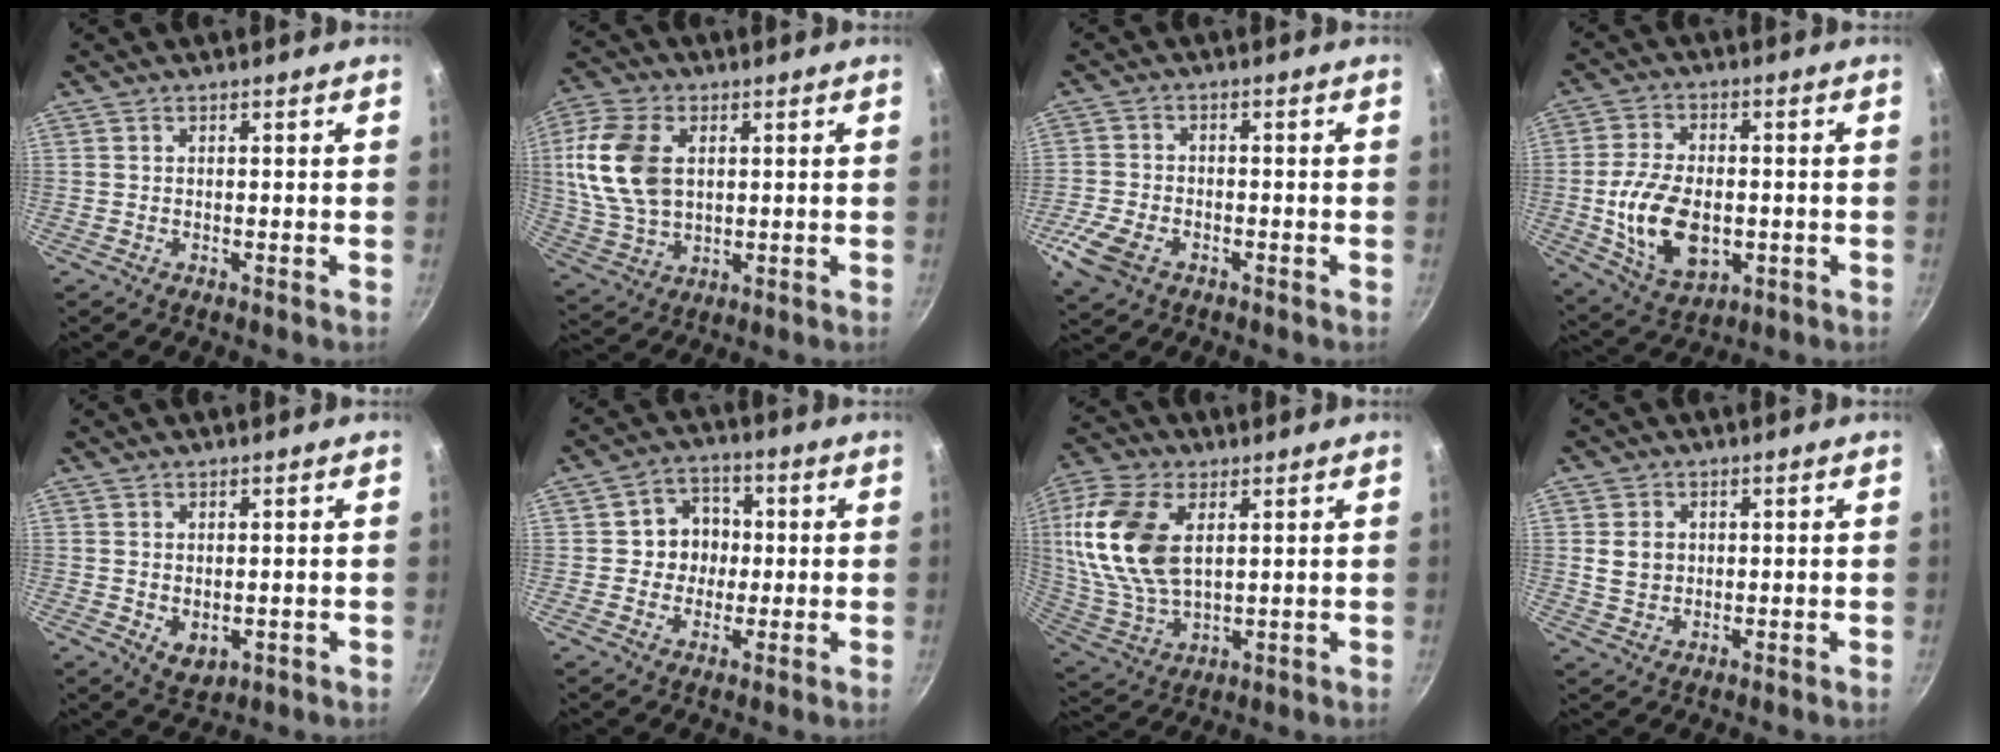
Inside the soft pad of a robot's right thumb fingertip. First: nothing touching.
{"total": 14.8, "force": [2.7, 9.7, 10.8], "torque": [-0.204, -0.004, 0.056]}
{"total": 7.8, "force": [-3.6, 4.9, 4.8], "torque": [-0.109, 0.011, -0.071]}
{"total": 14.5, "force": [-2.0, 8.9, 11.2], "torque": [-0.196, 0.003, -0.025]}
{"total": 4.1, "force": [0.0, 2.9, 2.9], "torque": [-0.041, -0.013, 0.009]}
{"total": 7.6, "force": [0.2, 7.0, 2.9], "torque": [0.003, 0.010, -0.007]}
{"total": 18.5, "force": [4.8, 10.7, 14.4], "torque": [-0.288, -0.017, 0.097]}
{"total": 4.7, "force": [0.7, 4.0, 2.4], "torque": [-0.032, 0.000, 0.015]}